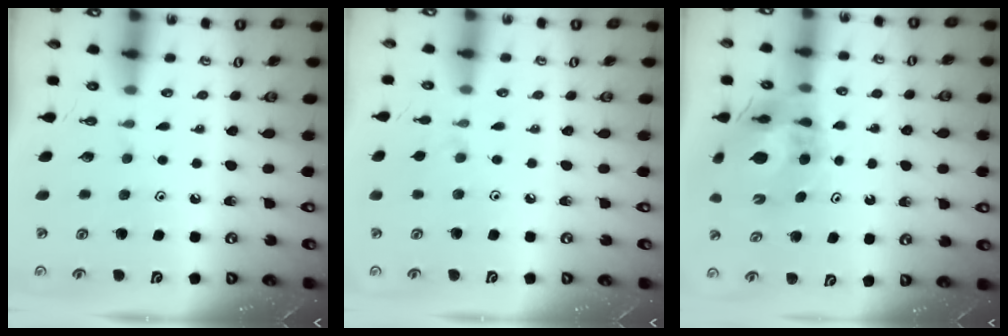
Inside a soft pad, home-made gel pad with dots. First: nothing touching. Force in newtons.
{"total": 2.4, "press": 2.3, "slide": 0.5}
{"total": 13.9, "press": 13.8, "slide": 1.5}